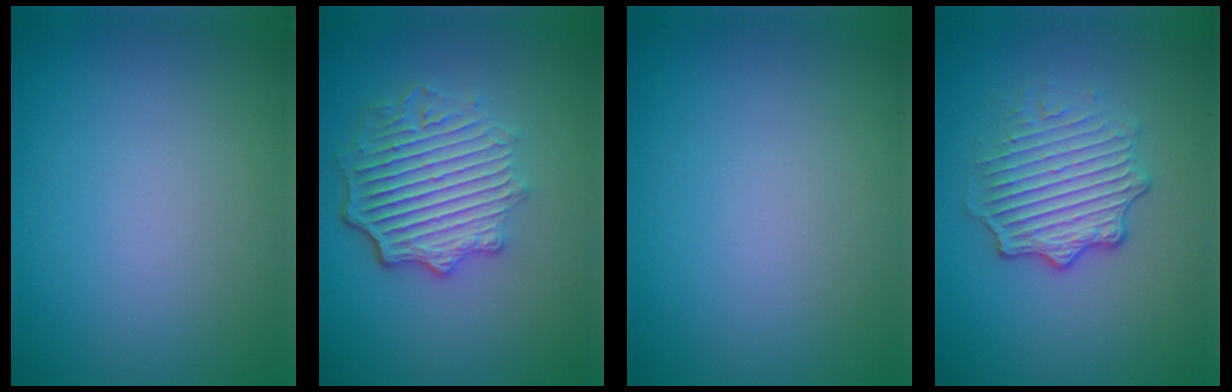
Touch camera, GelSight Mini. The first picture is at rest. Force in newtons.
{"total": 6.0, "press": 4.7, "slide": 3.8}
{"total": 0.0}
{"total": 4.8, "press": 3.5, "slide": 3.3}